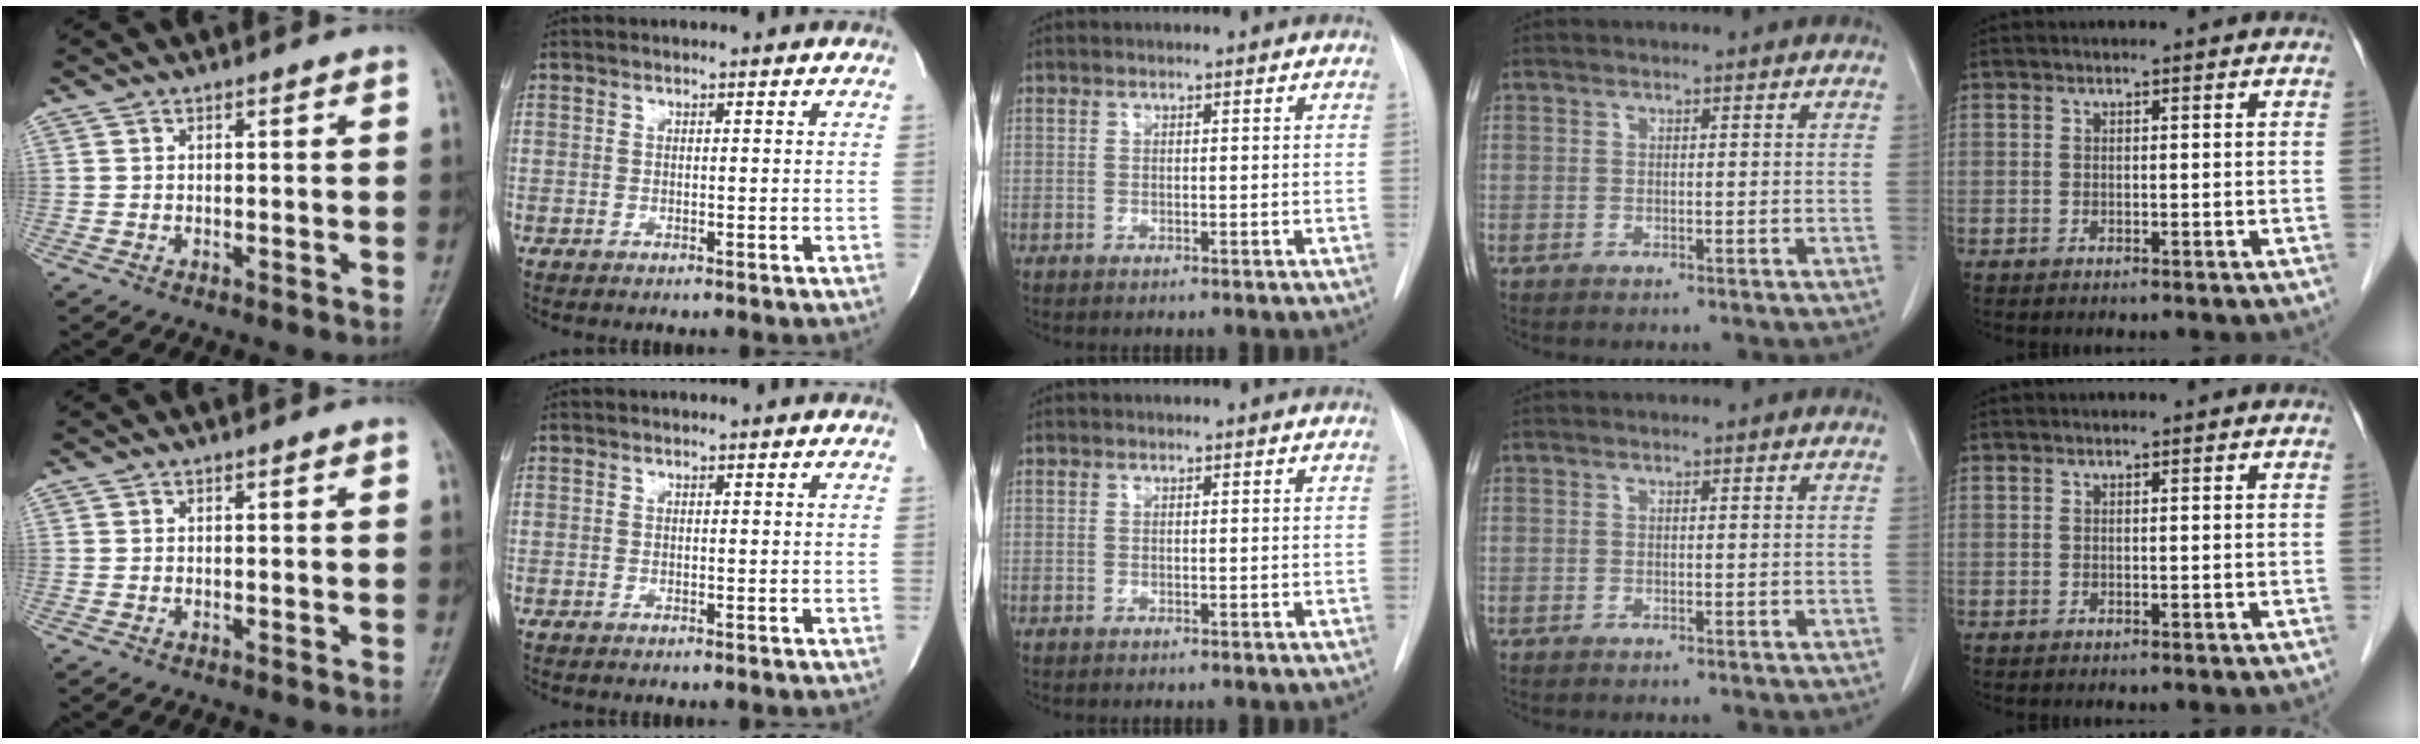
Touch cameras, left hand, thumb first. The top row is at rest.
{}